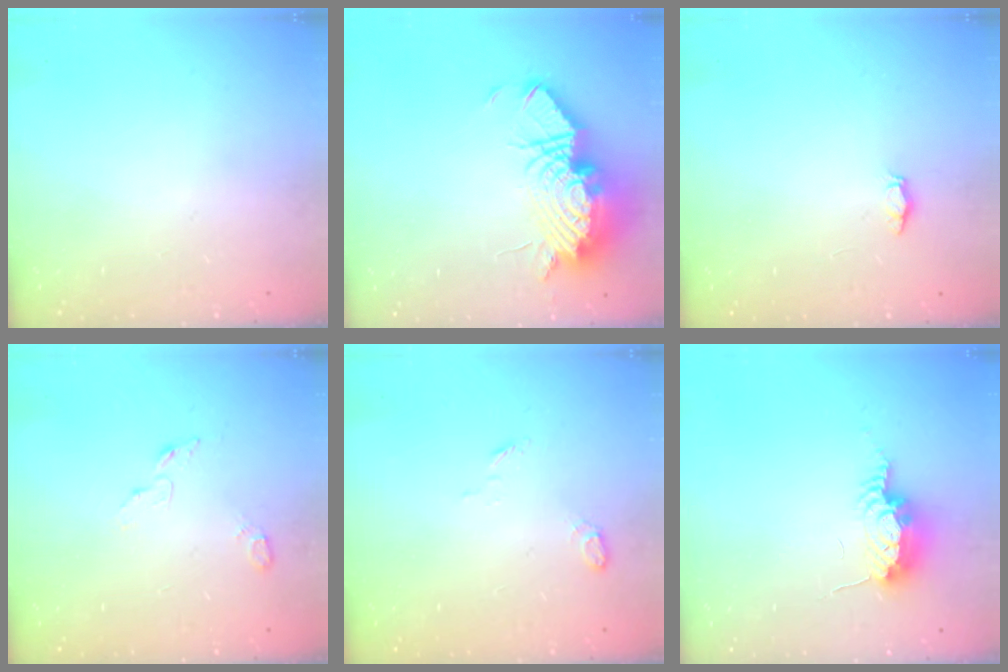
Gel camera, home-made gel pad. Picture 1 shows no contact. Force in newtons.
{"total": 20.7, "press": 20.6, "slide": 2.4}
{"total": 2.2, "press": 2.2, "slide": 0.3}
{"total": 3.9, "press": 3.8, "slide": 0.4}
{"total": 4.5, "press": 4.4, "slide": 0.8}
{"total": 8.0, "press": 7.9, "slide": 1.2}